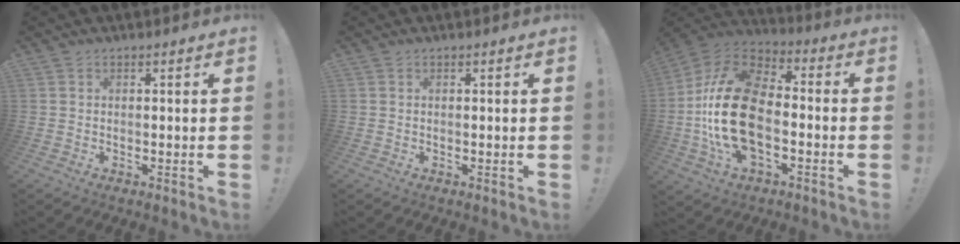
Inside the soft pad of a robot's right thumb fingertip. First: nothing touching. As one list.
[{"total": 0.0}, {"total": 24.5, "force": [-3.6, 14.3, 19.6], "torque": [-0.393, 0.035, -0.050]}]